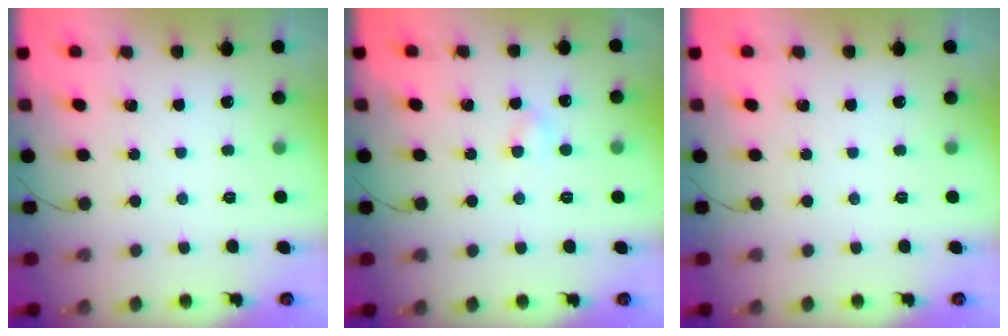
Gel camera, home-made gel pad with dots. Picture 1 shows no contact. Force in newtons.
{"total": 2.7, "press": 2.5, "slide": 1.1}
{"total": 0.0}